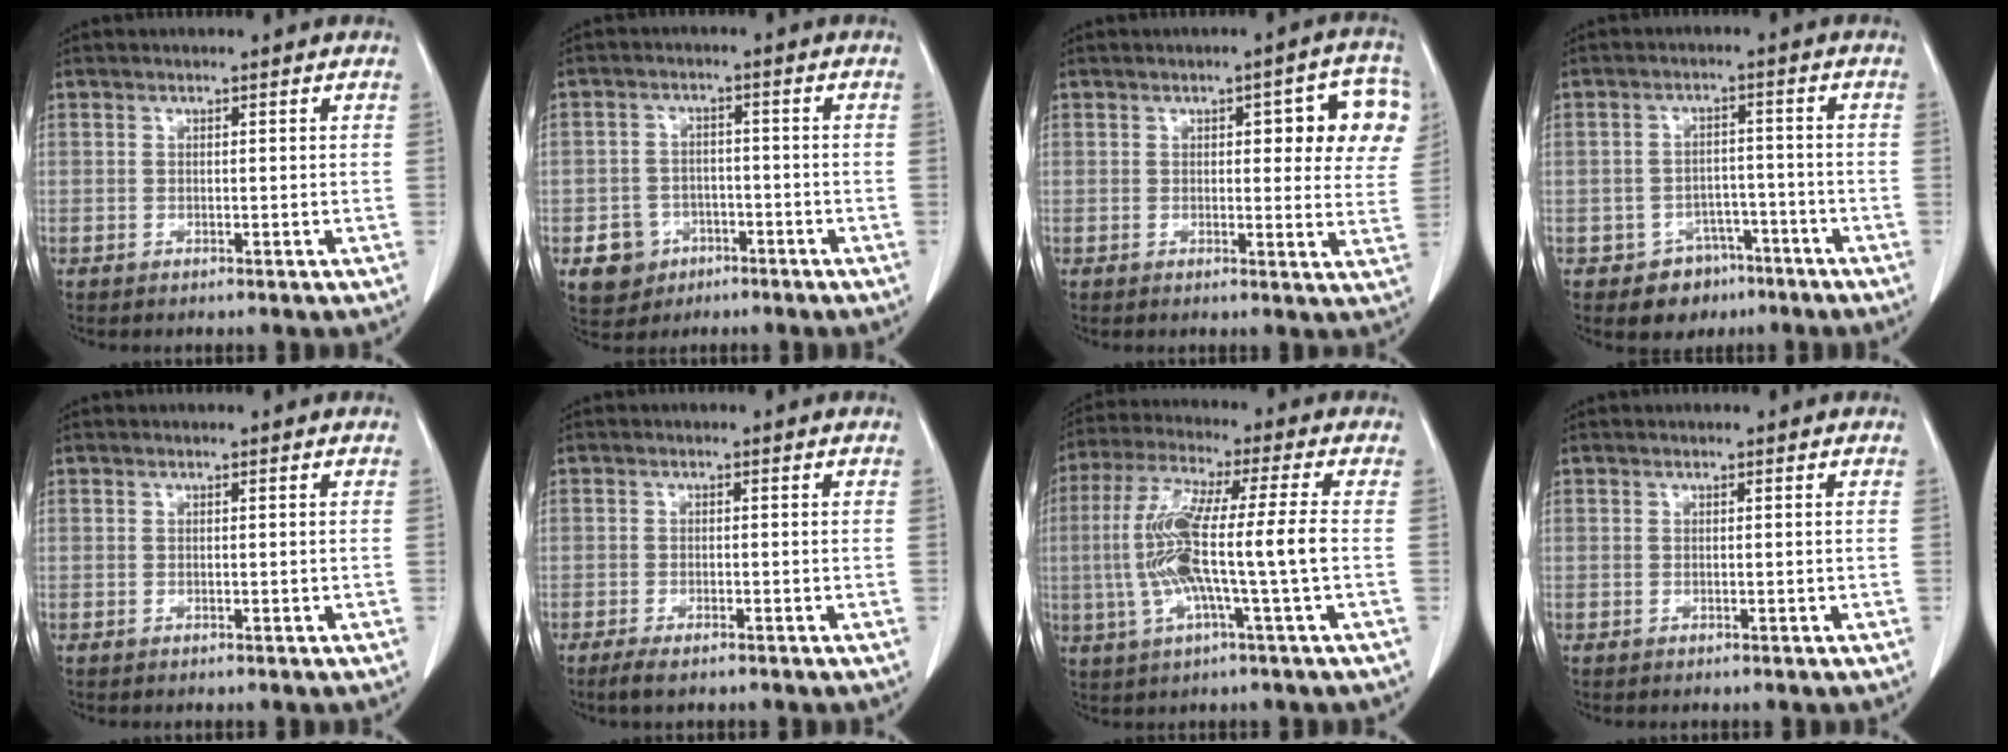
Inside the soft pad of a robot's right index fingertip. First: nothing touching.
{"total": 5.6, "force": [-2.6, 4.9, 1.0], "torque": [-0.016, 0.010, -0.036]}
{"total": 10.5, "force": [3.7, 3.5, 9.2], "torque": [-0.083, 0.014, 0.035]}
{"total": 5.6, "force": [-3.4, 4.3, 0.6], "torque": [-0.002, 0.014, -0.044]}
{"total": 0.0}
{"total": 2.5, "force": [-1.8, 0.6, 1.6], "torque": [-0.035, -0.005, -0.031]}
{"total": 12.3, "force": [-1.3, 0.1, 12.3], "torque": [-0.254, 0.010, -0.030]}
{"total": 0.0}